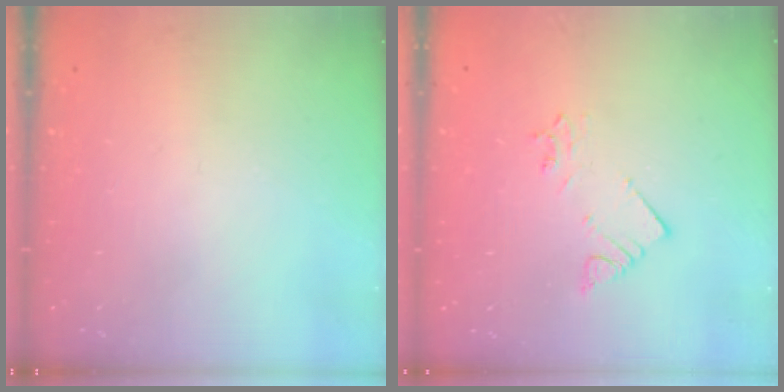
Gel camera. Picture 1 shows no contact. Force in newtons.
{"total": 2.8, "press": 2.8, "slide": 0.1}